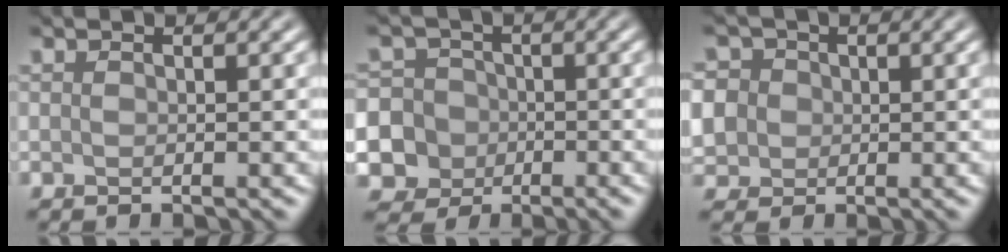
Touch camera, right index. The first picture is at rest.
{"total": 12.7, "force": [-4.4, 11.7, 2.5], "torque": [-0.086, -0.021, -0.107]}
{"total": 5.9, "force": [0.5, 5.4, 2.2], "torque": [-0.059, 0.030, -0.007]}